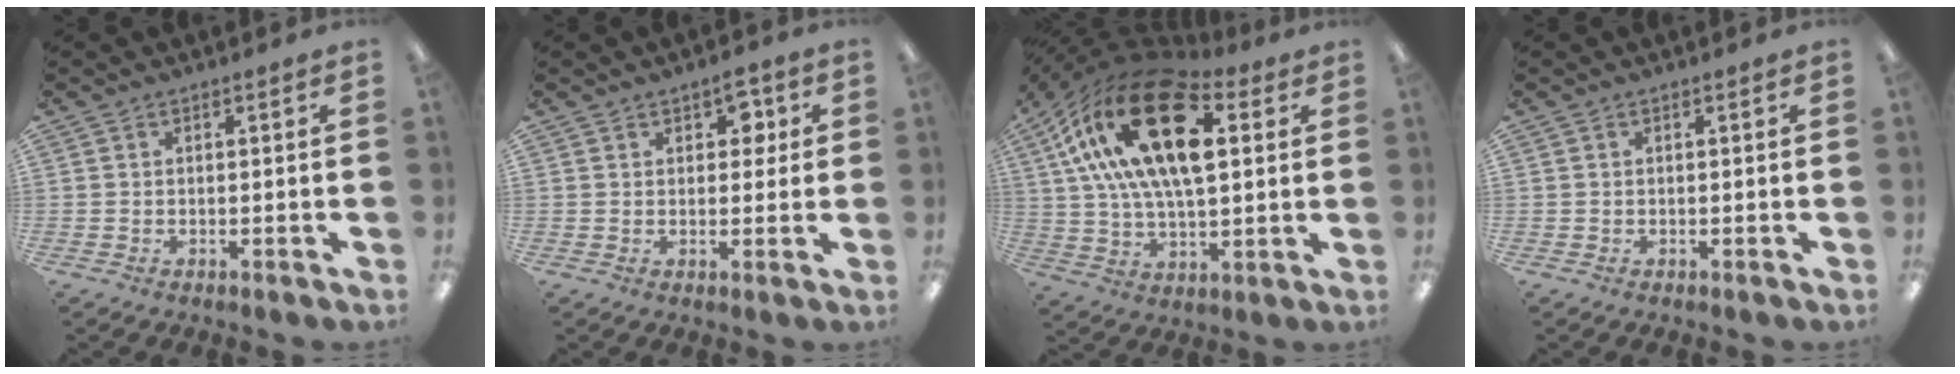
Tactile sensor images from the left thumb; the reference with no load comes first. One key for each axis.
{"total": 4.4, "fx": 2.2, "fy": 2.8, "fz": 2.6, "tx": -0.025, "ty": -0.005, "tz": 0.033}
{"total": 25.4, "fx": 9.1, "fy": 12.8, "fz": 20.0, "tx": -0.374, "ty": -0.020, "tz": 0.148}
{"total": 0.0}